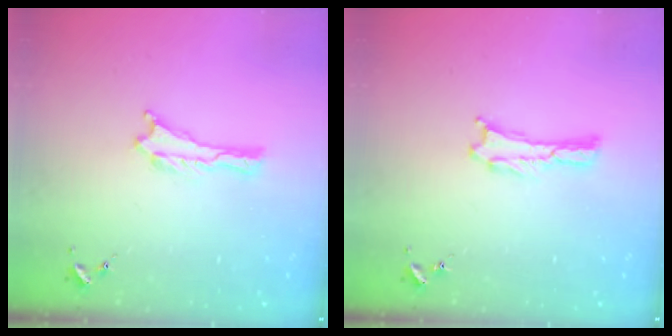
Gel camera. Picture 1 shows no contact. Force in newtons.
{"total": 0.0}